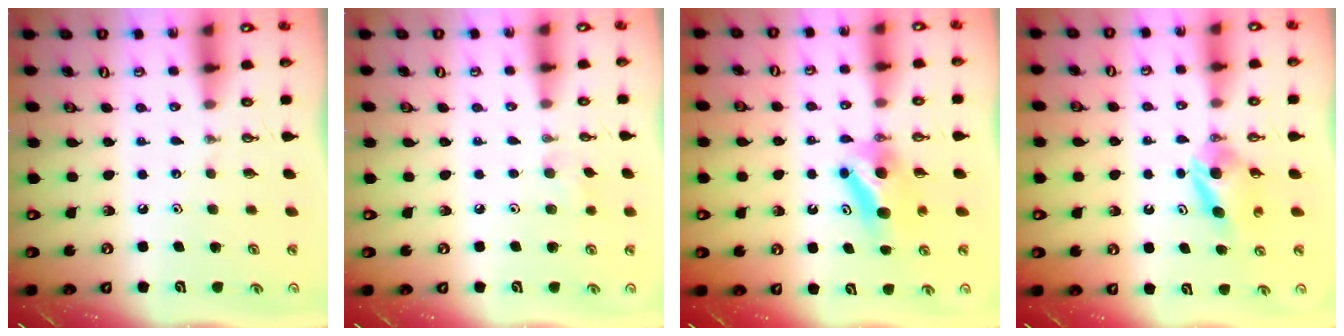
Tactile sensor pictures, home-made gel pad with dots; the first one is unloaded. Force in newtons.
{"total": 5.8, "press": 5.7, "slide": 0.8}
{"total": 7.2, "press": 7.1, "slide": 1.4}
{"total": 5.2, "press": 5.0, "slide": 1.2}